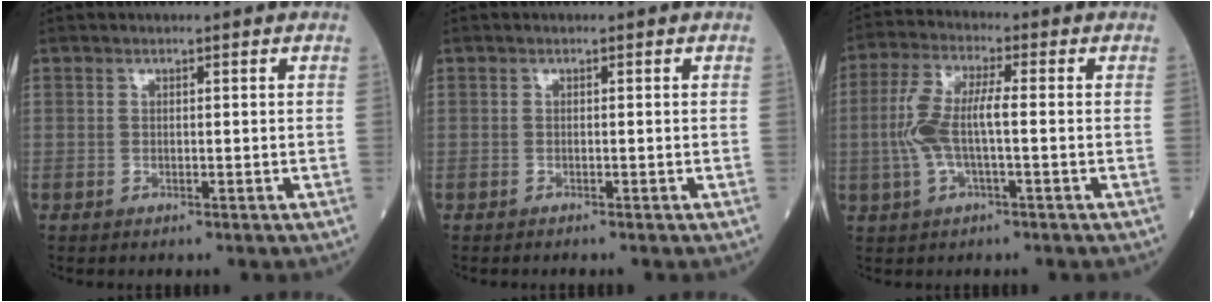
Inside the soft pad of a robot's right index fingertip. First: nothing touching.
{"total": 0.7, "force": [-0.6, -0.1, 0.3], "torque": [0.000, 0.001, -0.008]}
{"total": 8.8, "force": [-0.7, 2.0, 8.6], "torque": [-0.194, 0.017, -0.016]}